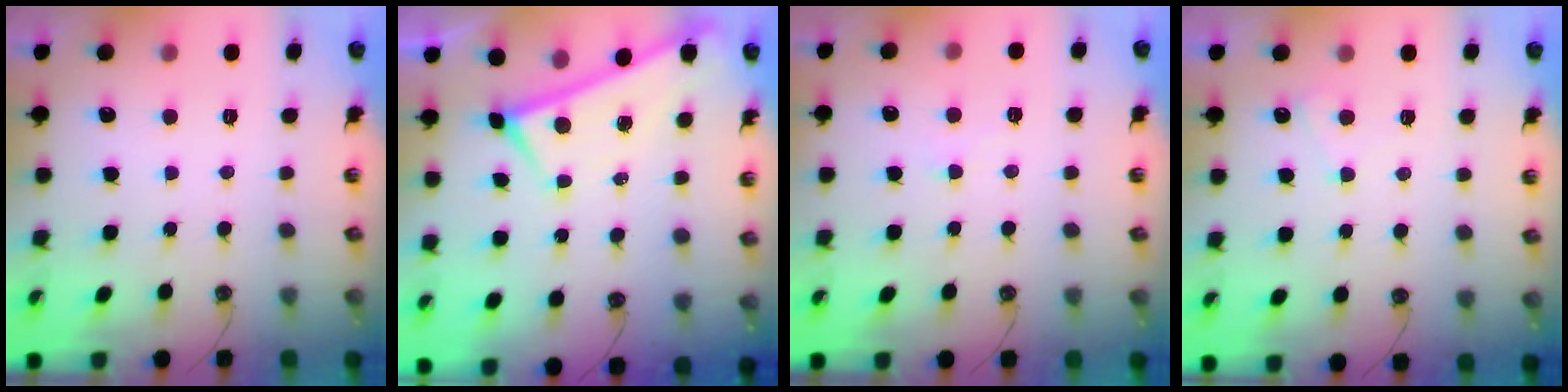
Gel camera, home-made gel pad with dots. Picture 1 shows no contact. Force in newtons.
{"total": 0.0}
{"total": 1.0, "press": 1.0, "slide": 0.2}
{"total": 2.5, "press": 2.4, "slide": 0.4}